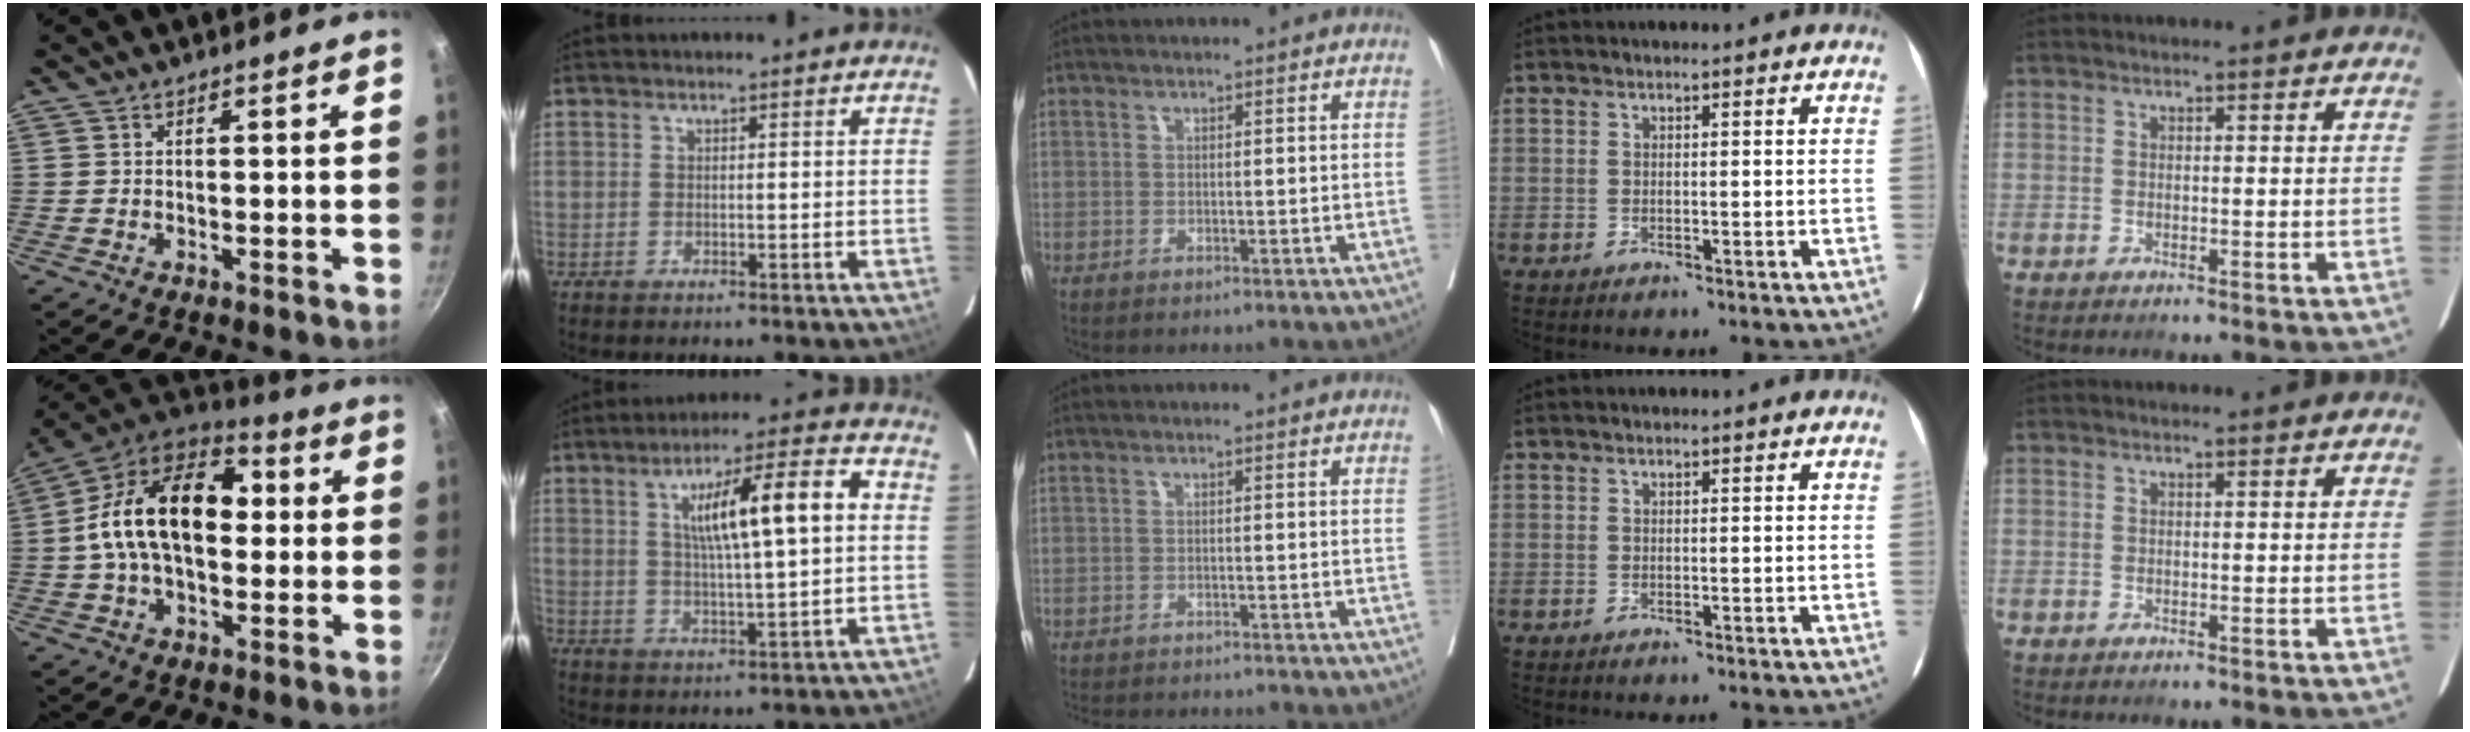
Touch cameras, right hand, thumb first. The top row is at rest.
{"thumb": {"total": 21.0, "force": [1.5, 12.7, 16.7], "torque": [-0.274, 0.032, 0.018]}, "index": {"total": 13.0, "force": [2.9, 1.3, 12.6], "torque": [-0.200, 0.020, 0.047]}, "middle": {"total": 8.5, "force": [-8.0, 1.3, 2.6], "torque": [-0.033, -0.010, -0.103]}}